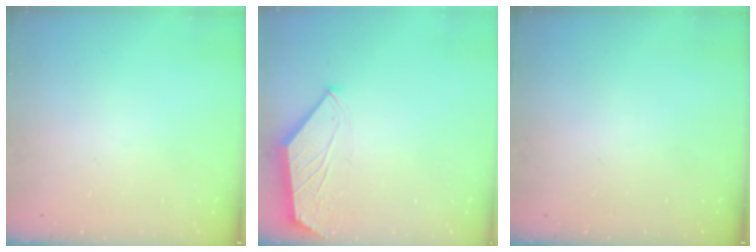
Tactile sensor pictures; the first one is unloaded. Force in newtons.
{"total": 1.6, "press": 1.6, "slide": 0.4}
{"total": 0.0}